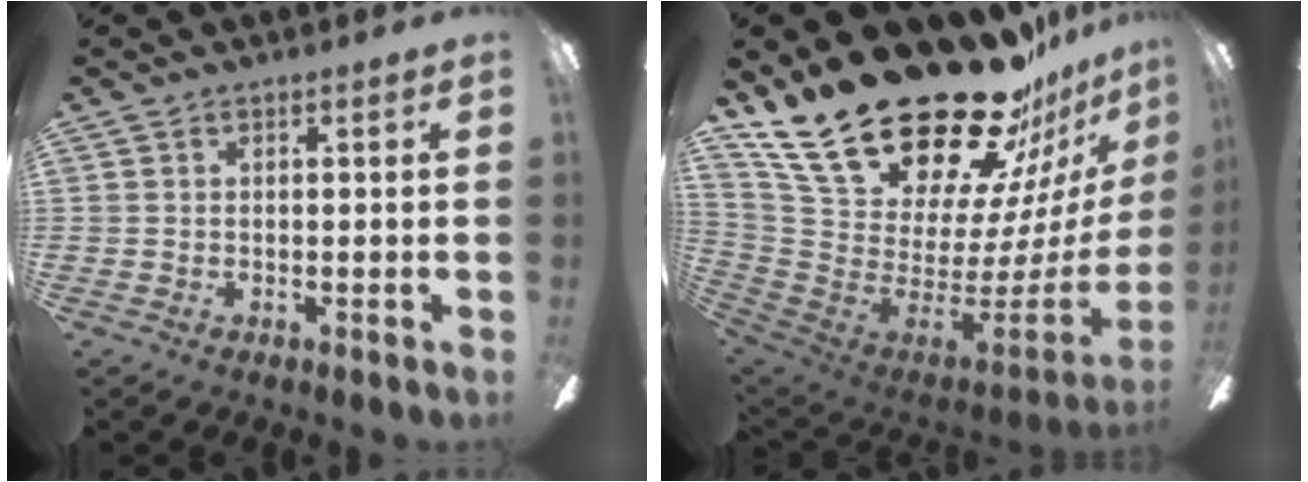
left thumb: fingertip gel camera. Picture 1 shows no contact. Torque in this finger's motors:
{"motor_torque": [3.22, 1.78, 1.41, -1.36, 0.31]}